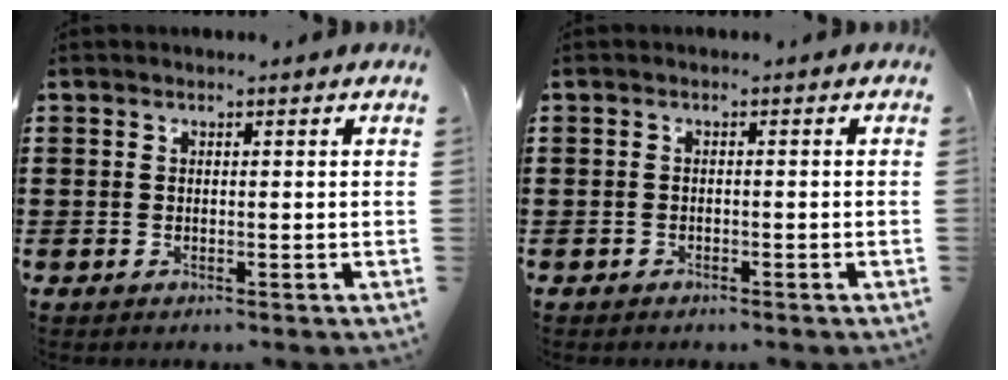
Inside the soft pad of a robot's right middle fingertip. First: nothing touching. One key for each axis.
{"total": 0.9, "fx": -0.8, "fy": 0.5, "fz": 0.0, "tx": -0.002, "ty": 0.003, "tz": -0.018}